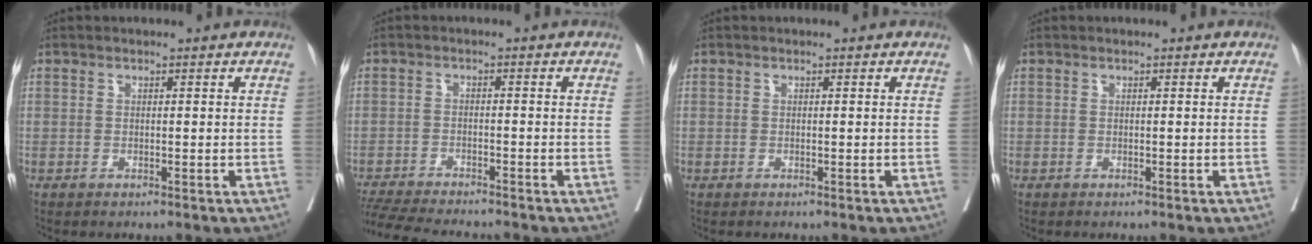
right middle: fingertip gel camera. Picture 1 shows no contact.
{"total": 10.5, "force": [-9.7, 0.6, 4.0], "torque": [-0.060, -0.014, -0.152]}
{"total": 0.0}
{"total": 0.0}